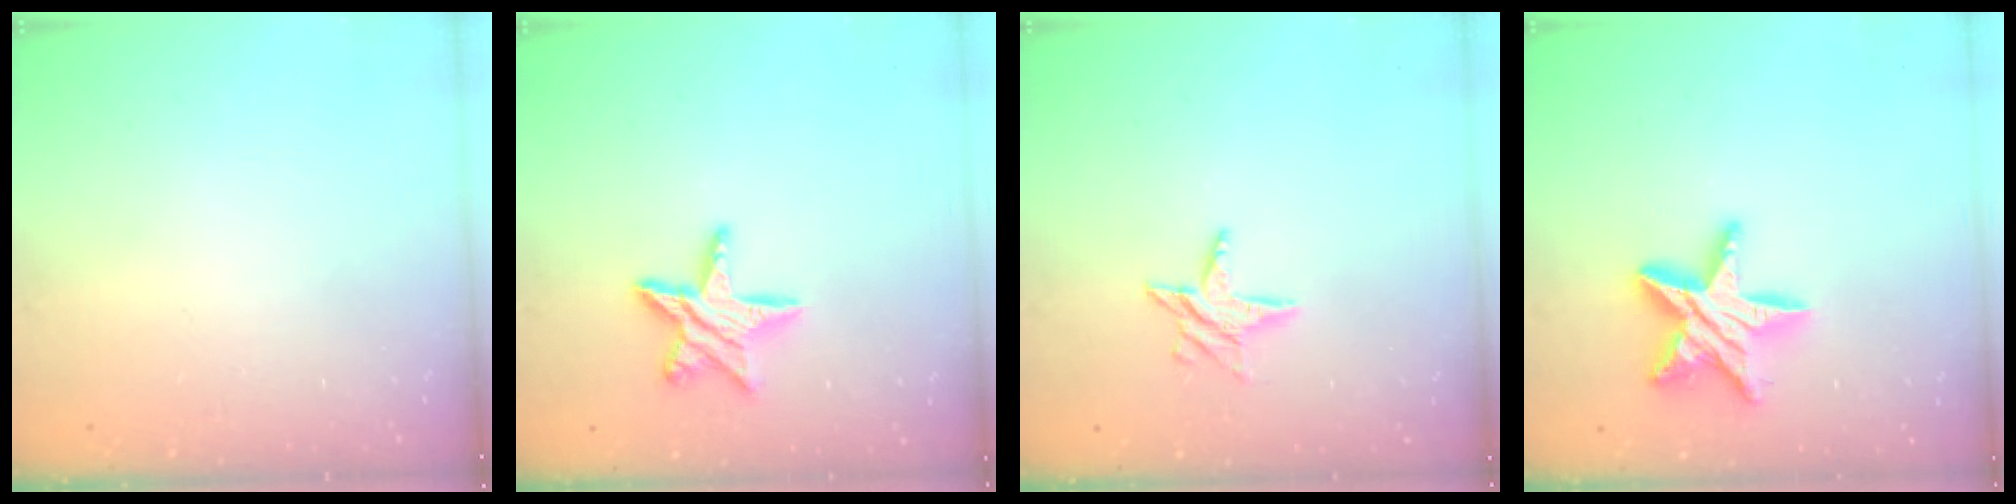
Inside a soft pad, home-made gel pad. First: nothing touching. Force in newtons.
{"total": 10.8, "press": 10.7, "slide": 0.8}
{"total": 6.5, "press": 6.5, "slide": 0.3}
{"total": 14.4, "press": 14.4, "slide": 0.9}